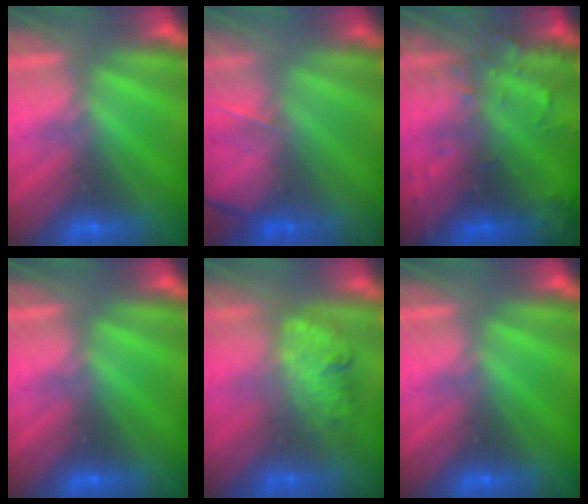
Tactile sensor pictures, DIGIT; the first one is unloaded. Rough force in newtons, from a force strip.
{"total": 2.1}
{"total": 8.3}
{"total": 0.0}
{"total": 3.0}
{"total": 0.0}